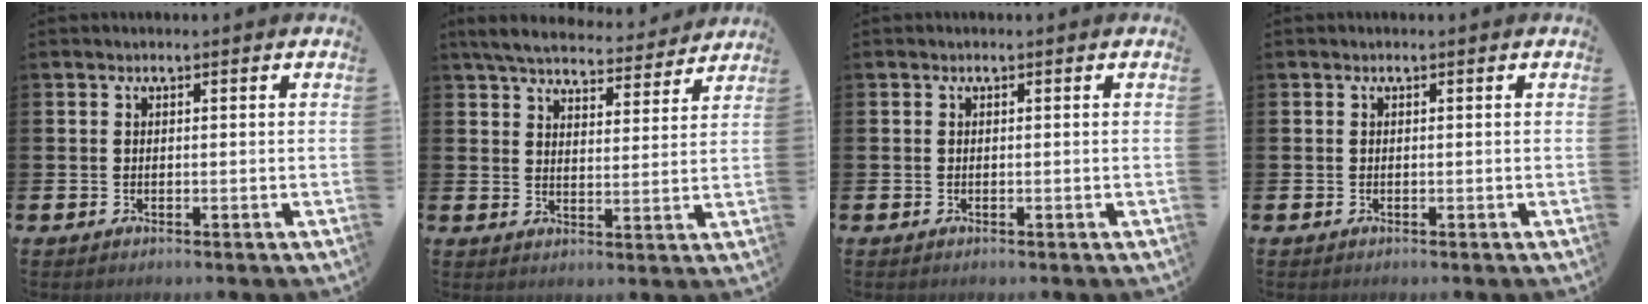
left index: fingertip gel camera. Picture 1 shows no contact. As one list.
[{"total": 6.0, "force": [5.7, 1.3, 1.4], "torque": [-0.045, -0.036, 0.099]}, {"total": 0.0}, {"total": 0.0}]